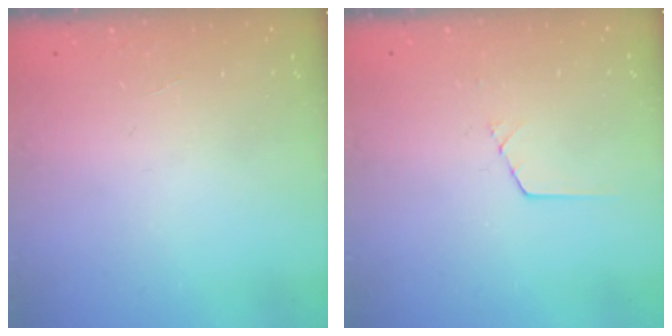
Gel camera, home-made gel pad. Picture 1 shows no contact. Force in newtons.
{"total": 1.4, "press": 1.4, "slide": 0.1}